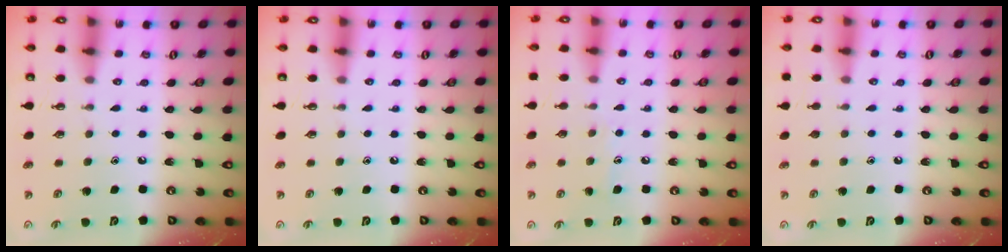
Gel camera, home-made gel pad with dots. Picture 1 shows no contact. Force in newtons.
{"total": 0.0}
{"total": 5.6, "press": 5.6, "slide": 0.6}
{"total": 0.0}